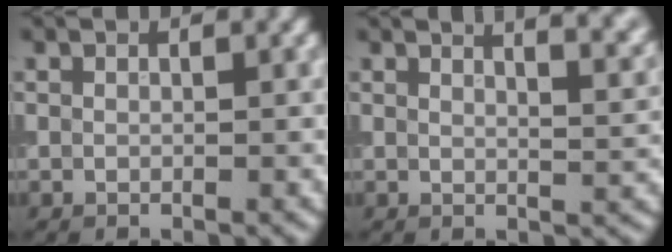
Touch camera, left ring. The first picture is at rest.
{"total": 8.0, "force": [5.4, 3.3, 4.9], "torque": [-0.009, 0.044, 0.031]}